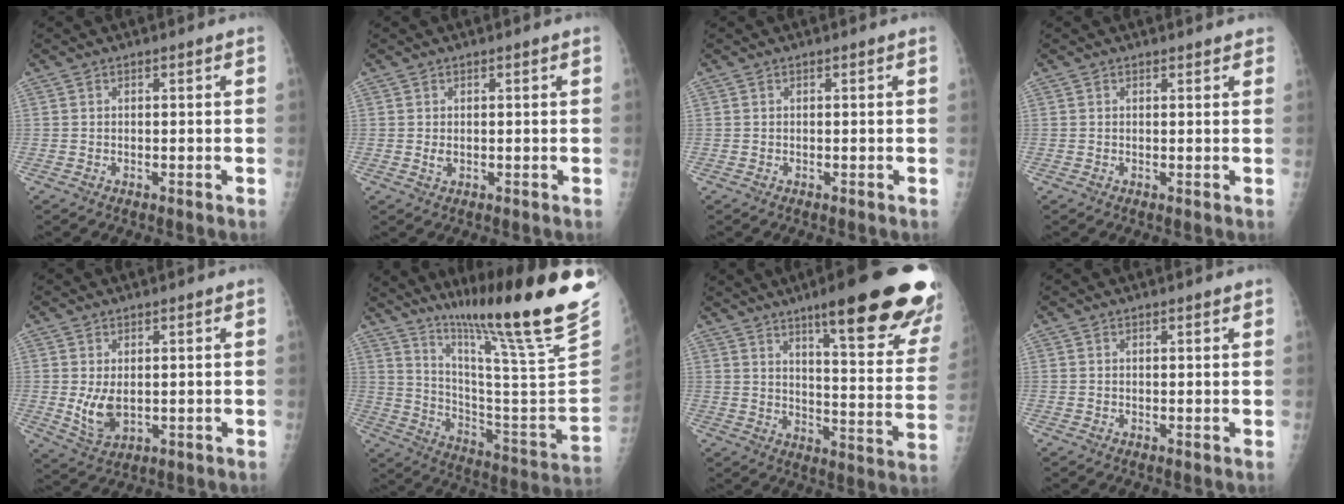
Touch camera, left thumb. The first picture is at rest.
{"total": 1.3, "force": [0.5, 0.6, 1.1], "torque": [-0.020, -0.002, 0.011]}
{"total": 0.0}
{"total": 1.5, "force": [1.4, 0.5, 0.5], "torque": [0.002, -0.002, 0.013]}
{"total": 5.3, "force": [0.7, 2.9, 4.3], "torque": [-0.074, -0.017, 0.025]}
{"total": 29.2, "force": [22.1, 0.1, 19.1], "torque": [-0.285, -0.148, 0.338]}
{"total": 25.9, "force": [16.8, 4.3, 19.3], "torque": [-0.220, -0.073, 0.227]}
{"total": 1.3, "force": [1.1, 0.2, 0.7], "torque": [-0.007, 0.000, 0.014]}